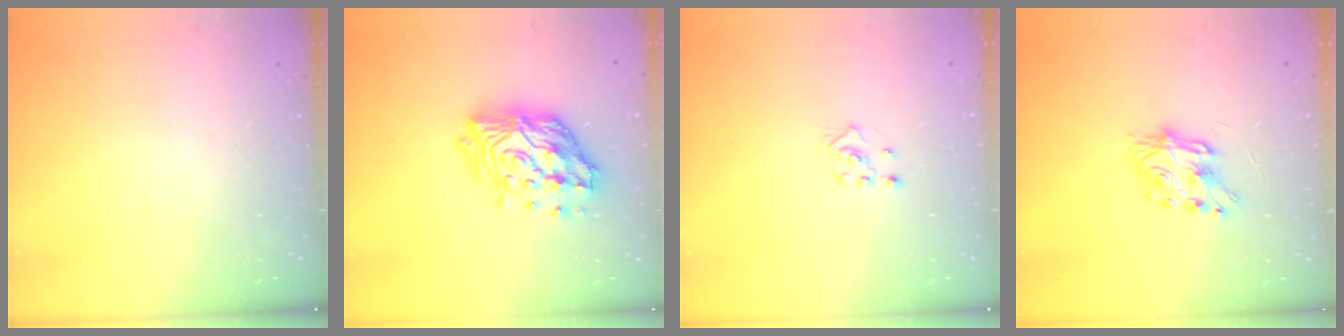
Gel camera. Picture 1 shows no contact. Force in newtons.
{"total": 17.9, "press": 17.8, "slide": 1.7}
{"total": 2.4, "press": 2.2, "slide": 0.8}
{"total": 7.1, "press": 7.1, "slide": 0.4}